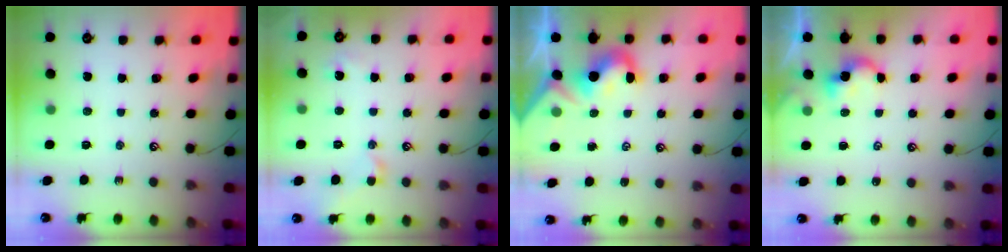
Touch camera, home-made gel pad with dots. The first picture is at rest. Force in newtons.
{"total": 1.7, "press": 1.6, "slide": 0.5}
{"total": 5.5, "press": 5.4, "slide": 0.9}
{"total": 0.0}